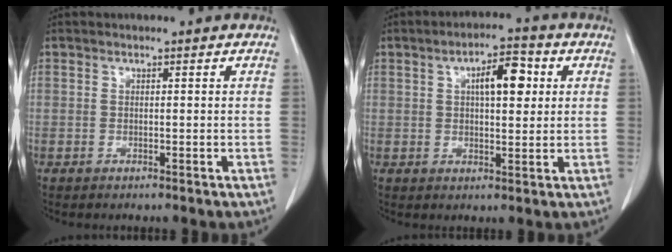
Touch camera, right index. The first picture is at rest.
{"total": 7.0, "force": [2.0, 2.4, 6.2], "torque": [-0.098, 0.014, 0.031]}